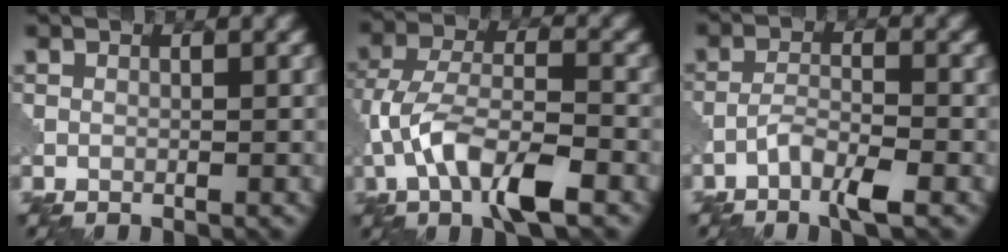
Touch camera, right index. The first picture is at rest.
{"total": 8.0, "force": [-3.5, 3.1, 6.5], "torque": [-0.130, 0.004, -0.073]}
{"total": 3.4, "force": [-2.2, 0.6, 2.5], "torque": [-0.052, 0.003, -0.051]}